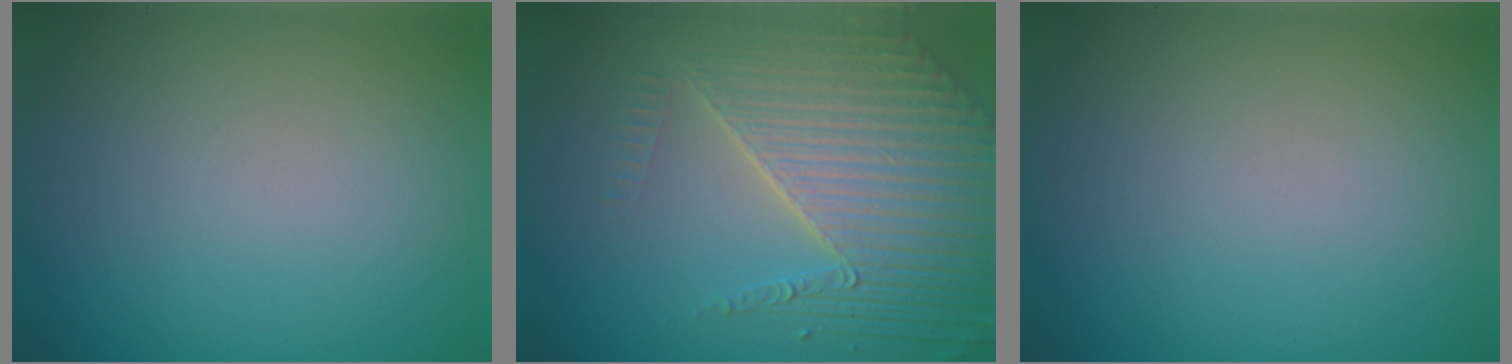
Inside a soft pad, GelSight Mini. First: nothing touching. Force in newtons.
{"total": 7.2, "press": 5.5, "slide": 4.6}
{"total": 0.0}